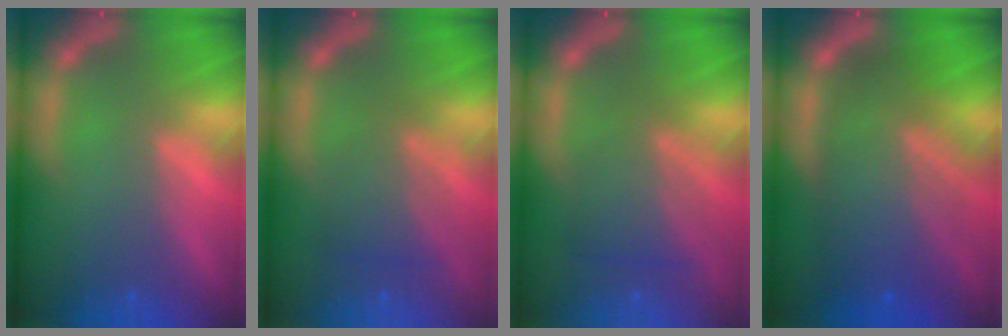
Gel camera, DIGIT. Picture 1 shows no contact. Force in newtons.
{"total": 4.0}
{"total": 5.1}
{"total": 10.0}